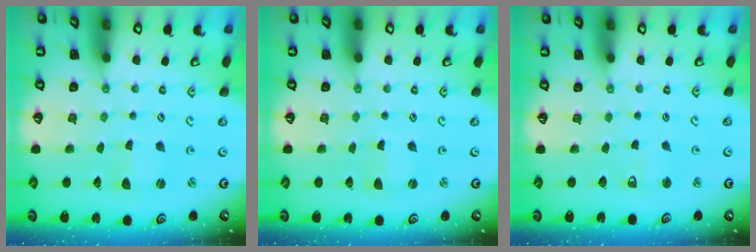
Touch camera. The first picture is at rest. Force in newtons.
{"total": 0.5, "press": 0.5, "slide": 0.1}
{"total": 2.9, "press": 2.9, "slide": 0.6}